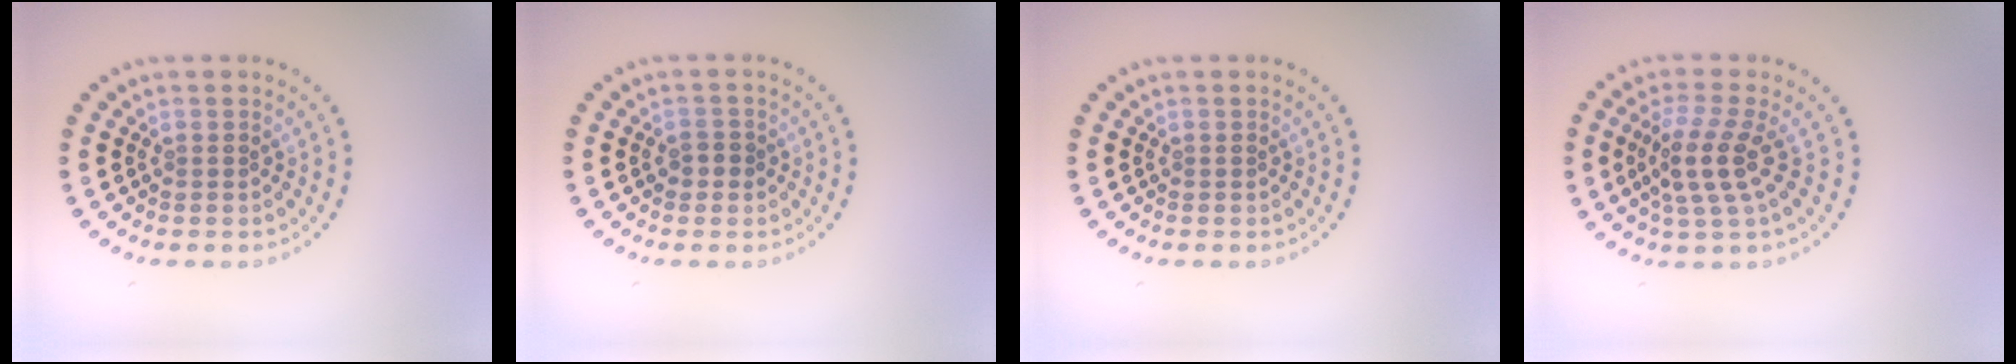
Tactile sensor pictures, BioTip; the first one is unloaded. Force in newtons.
{"total": 1.2, "press": 1.1, "slide": 0.4}
{"total": 0.0}
{"total": 3.4, "press": 2.7, "slide": 2.1}